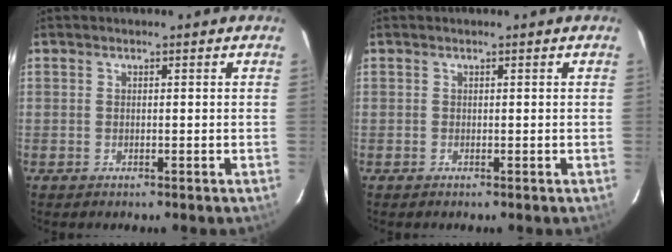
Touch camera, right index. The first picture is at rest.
{"total": 0.0}